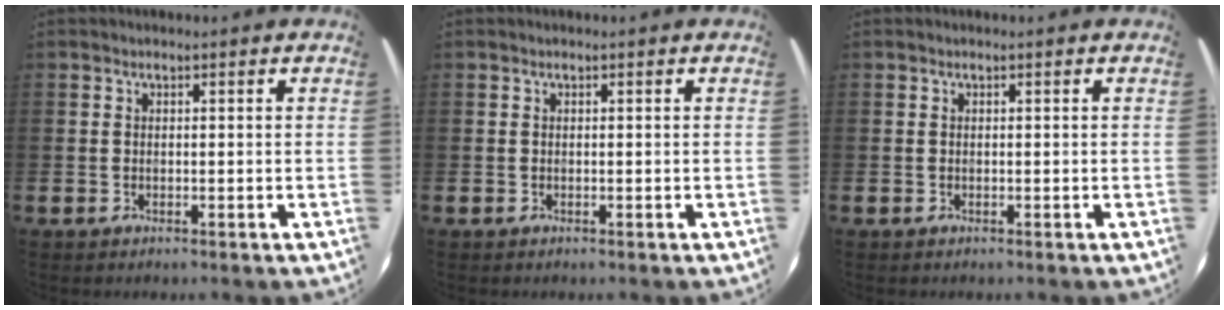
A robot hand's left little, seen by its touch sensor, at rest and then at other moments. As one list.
[{"total": 0.0}, {"total": 0.0}]